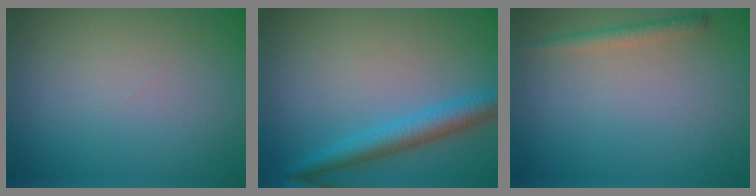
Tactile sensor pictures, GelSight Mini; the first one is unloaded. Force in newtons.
{"total": 3.9, "press": 3.9, "slide": 0.2}
{"total": 1.4, "press": 1.4, "slide": 0.1}